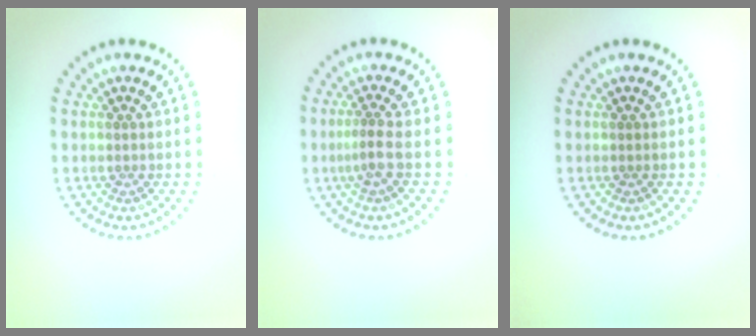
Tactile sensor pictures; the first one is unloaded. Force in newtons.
{"total": 1.8, "press": 1.1, "slide": 1.4}
{"total": 0.0}